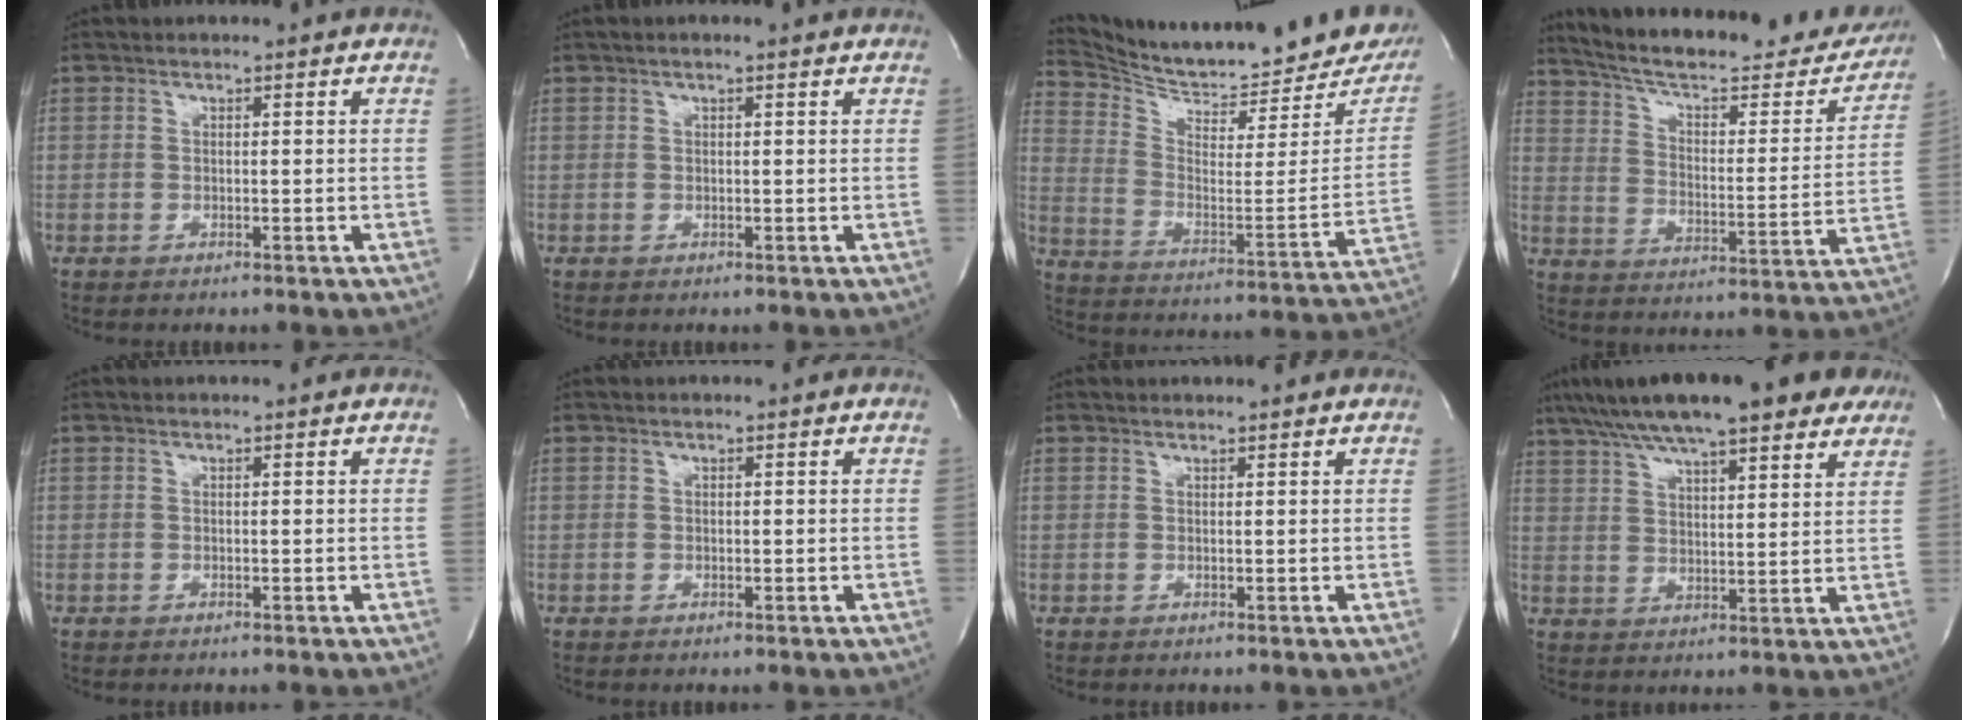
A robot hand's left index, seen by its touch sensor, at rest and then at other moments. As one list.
[{"total": 1.6, "force": [1.2, 0.1, 1.1], "torque": [-0.020, 0.013, 0.014]}, {"total": 22.2, "force": [20.9, 3.9, 6.6], "torque": [-0.114, -0.081, 0.290]}, {"total": 28.2, "force": [24.5, 6.6, 12.3], "torque": [-0.195, -0.040, 0.320]}, {"total": 0.0}, {"total": 0.0}, {"total": 1.7, "force": [1.7, 0.3, 0.1], "torque": [-0.010, 0.013, 0.022]}, {"total": 20.4, "force": [15.7, 4.3, 12.3], "torque": [-0.209, 0.041, 0.221]}]